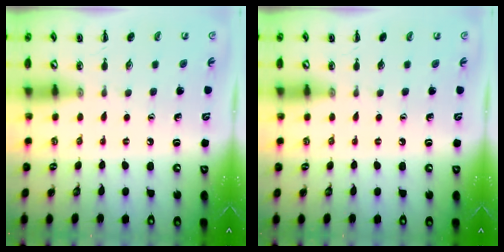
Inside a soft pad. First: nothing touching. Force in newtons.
{"total": 0.0}